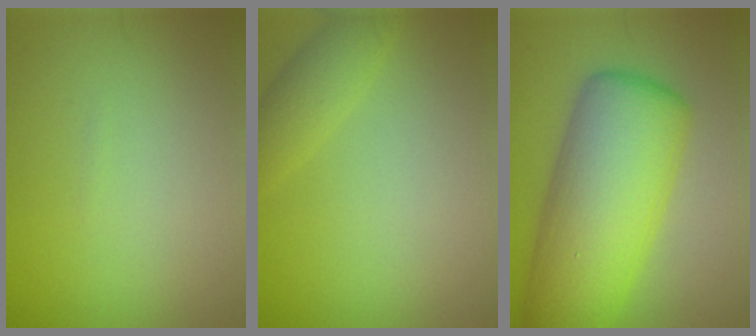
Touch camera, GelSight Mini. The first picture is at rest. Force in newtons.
{"total": 2.4, "press": 2.4, "slide": 0.1}
{"total": 11.3, "press": 11.2, "slide": 0.4}